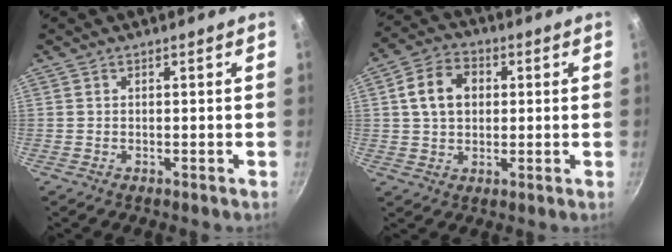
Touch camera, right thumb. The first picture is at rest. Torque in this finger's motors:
{"motor_torque": [-0.30, 0.53, 0.18, 0.00, 0.16]}